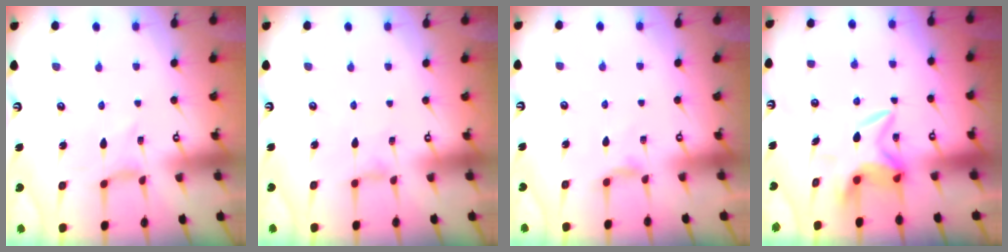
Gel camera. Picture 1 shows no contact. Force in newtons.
{"total": 2.1, "press": 2.0, "slide": 0.4}
{"total": 4.6, "press": 4.5, "slide": 0.7}
{"total": 7.0, "press": 7.0, "slide": 0.6}